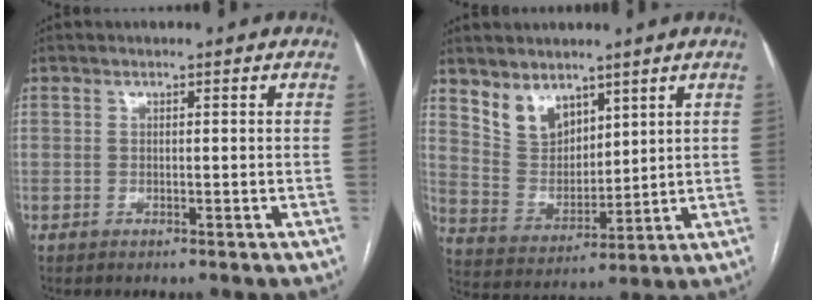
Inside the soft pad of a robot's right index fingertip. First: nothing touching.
{"total": 7.8, "force": [5.6, 4.6, 2.9], "torque": [-0.059, 0.006, 0.122]}